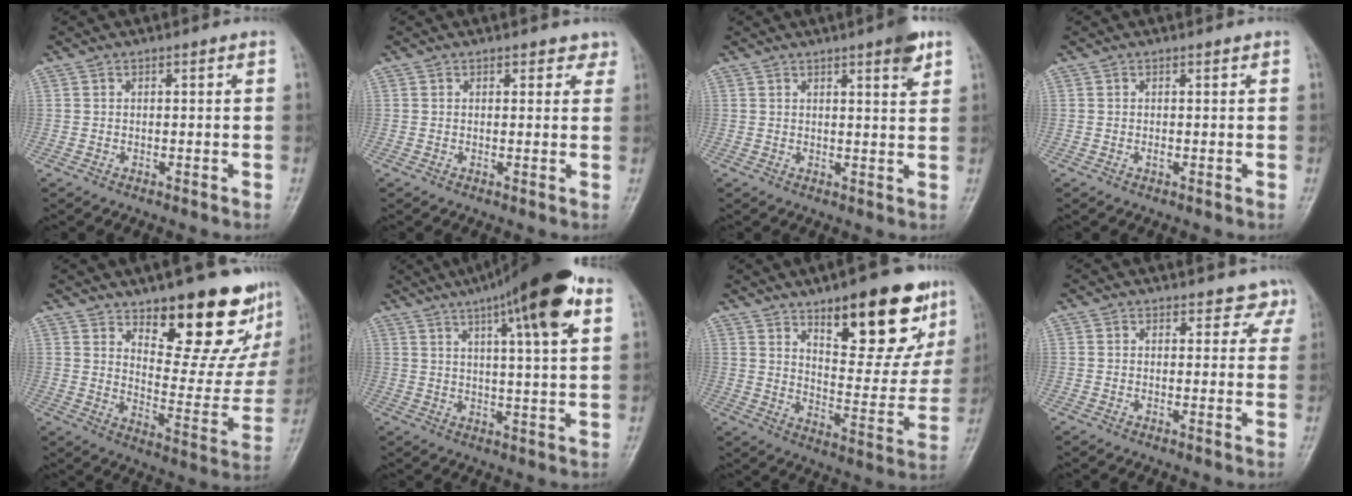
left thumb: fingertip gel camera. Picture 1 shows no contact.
{"total": 2.3, "force": [1.7, 1.4, 0.5], "torque": [0.023, -0.007, 0.012]}
{"total": 4.8, "force": [2.9, 0.8, 3.7], "torque": [-0.044, -0.015, 0.036]}
{"total": 0.6, "force": [0.1, 0.3, 0.5], "torque": [-0.008, 0.000, 0.001]}
{"total": 21.1, "force": [14.5, 8.5, 12.8], "torque": [-0.117, -0.109, 0.205]}
{"total": 18.2, "force": [9.3, 3.3, 15.3], "torque": [-0.222, -0.010, 0.138]}
{"total": 21.1, "force": [12.2, 7.9, 15.2], "torque": [-0.159, -0.062, 0.184]}
{"total": 3.7, "force": [3.1, 2.1, 0.2], "torque": [0.031, -0.017, 0.016]}